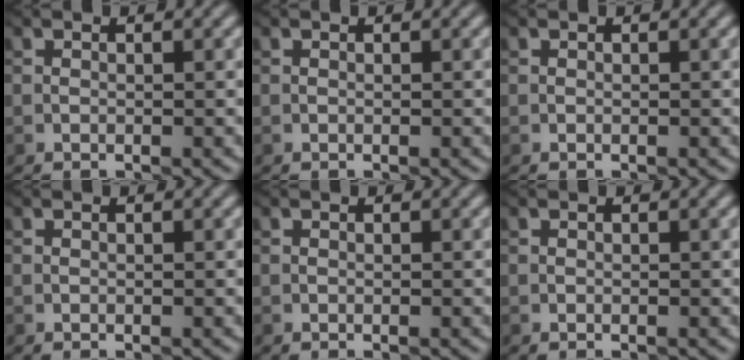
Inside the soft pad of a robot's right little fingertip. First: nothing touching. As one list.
[{"total": 0.0}, {"total": 0.0}, {"total": 0.0}, {"total": 0.0}, {"total": 0.0}]